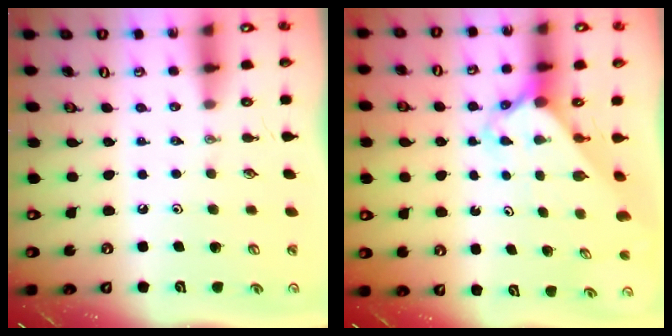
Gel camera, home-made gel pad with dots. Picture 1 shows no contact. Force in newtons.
{"total": 2.6, "press": 2.6, "slide": 0.1}